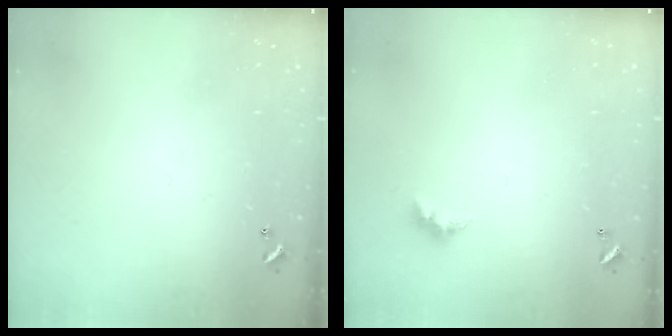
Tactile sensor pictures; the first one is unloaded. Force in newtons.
{"total": 3.0, "press": 2.9, "slide": 0.5}